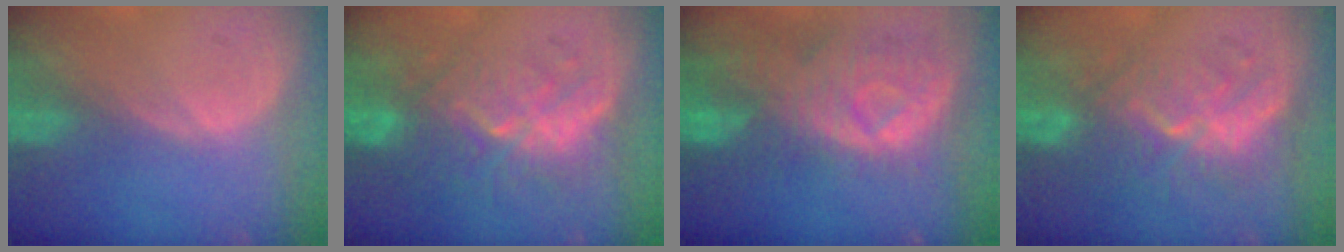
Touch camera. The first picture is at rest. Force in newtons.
{"total": 9.4, "press": 9.0, "slide": 2.6}
{"total": 10.7, "press": 9.5, "slide": 4.9}
{"total": 8.8, "press": 8.5, "slide": 2.4}